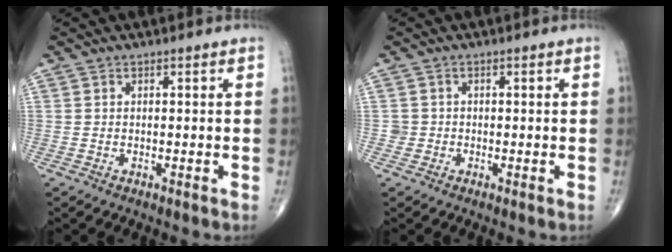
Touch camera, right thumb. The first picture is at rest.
{"total": 1.5, "force": [-0.3, 1.4, -0.1], "torque": [0.012, 0.007, -0.008]}